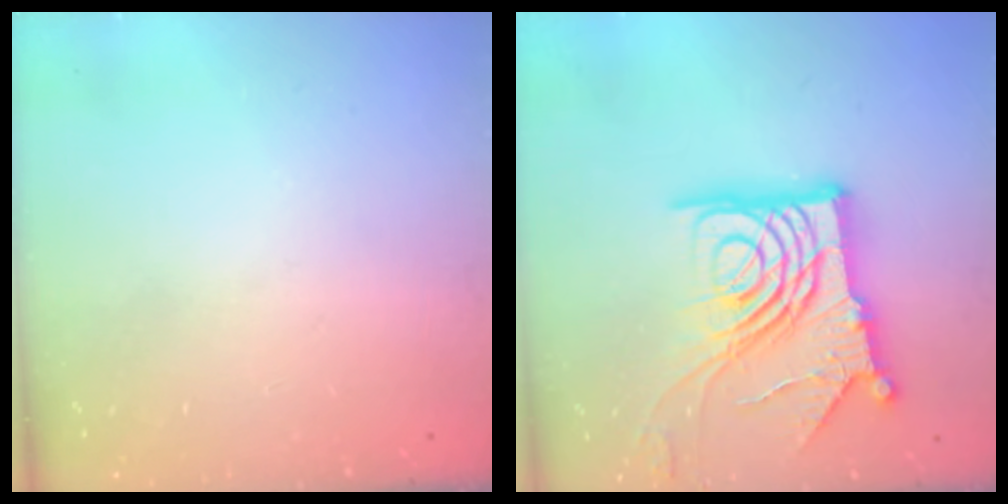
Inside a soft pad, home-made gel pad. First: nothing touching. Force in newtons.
{"total": 20.3, "press": 20.2, "slide": 2.3}